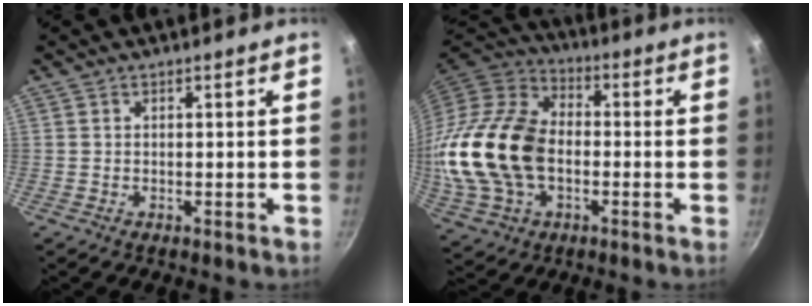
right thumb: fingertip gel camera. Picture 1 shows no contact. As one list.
[{"total": 22.4, "force": [-2.2, 15.1, 16.5], "torque": [-0.316, 0.031, -0.041]}]